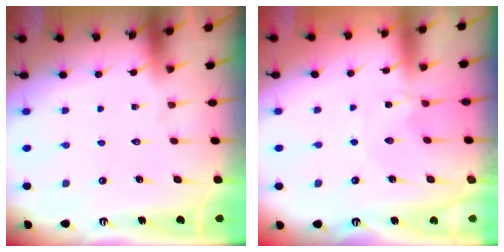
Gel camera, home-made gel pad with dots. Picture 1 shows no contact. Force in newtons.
{"total": 0.0}